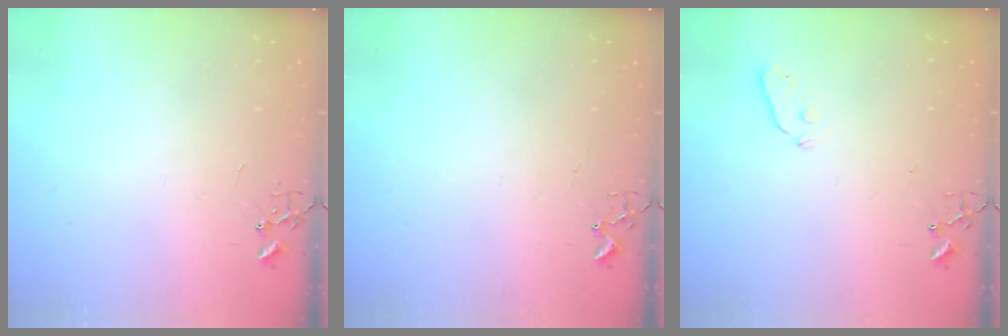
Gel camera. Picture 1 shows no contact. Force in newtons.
{"total": 1.7, "press": 1.6, "slide": 0.2}
{"total": 3.1, "press": 3.0, "slide": 0.4}